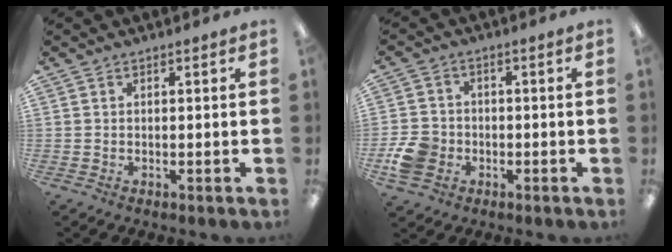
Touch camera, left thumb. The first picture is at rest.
{"total": 7.2, "force": [-2.5, 5.9, 3.3], "torque": [-0.072, 0.012, -0.046]}